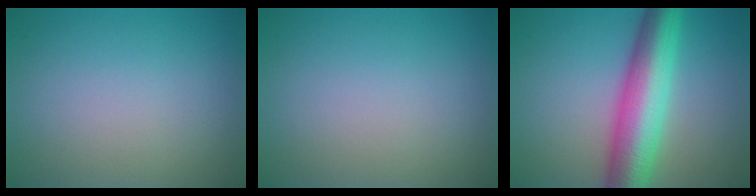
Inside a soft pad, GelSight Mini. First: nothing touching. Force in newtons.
{"total": 0.0}
{"total": 9.0, "press": 9.0, "slide": 0.1}